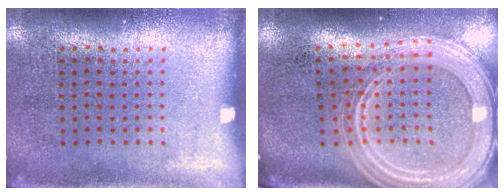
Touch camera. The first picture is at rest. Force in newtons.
{"total": 3.1, "press": 2.5, "slide": 1.9}